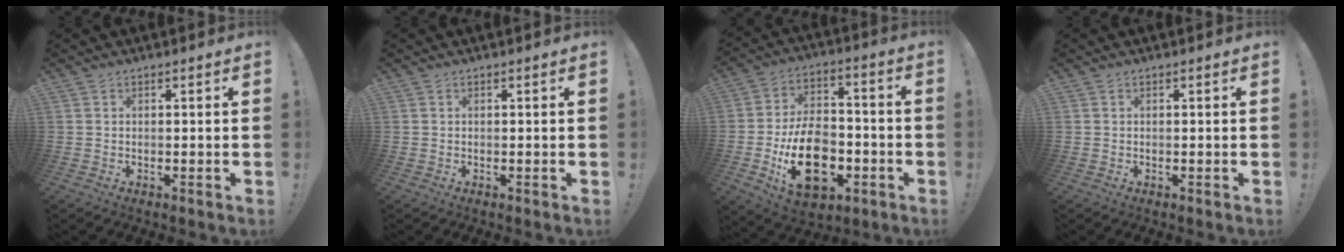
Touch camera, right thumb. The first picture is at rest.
{"total": 0.0}
{"total": 20.6, "force": [-6.5, 13.5, 14.1], "torque": [-0.224, 0.038, -0.097]}
{"total": 0.0}